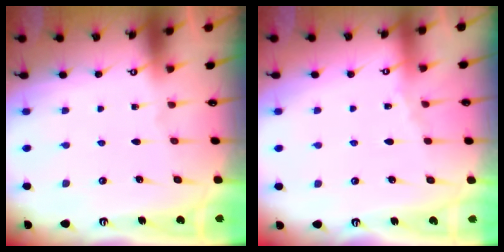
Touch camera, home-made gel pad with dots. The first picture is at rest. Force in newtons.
{"total": 1.8, "press": 1.8, "slide": 0.4}